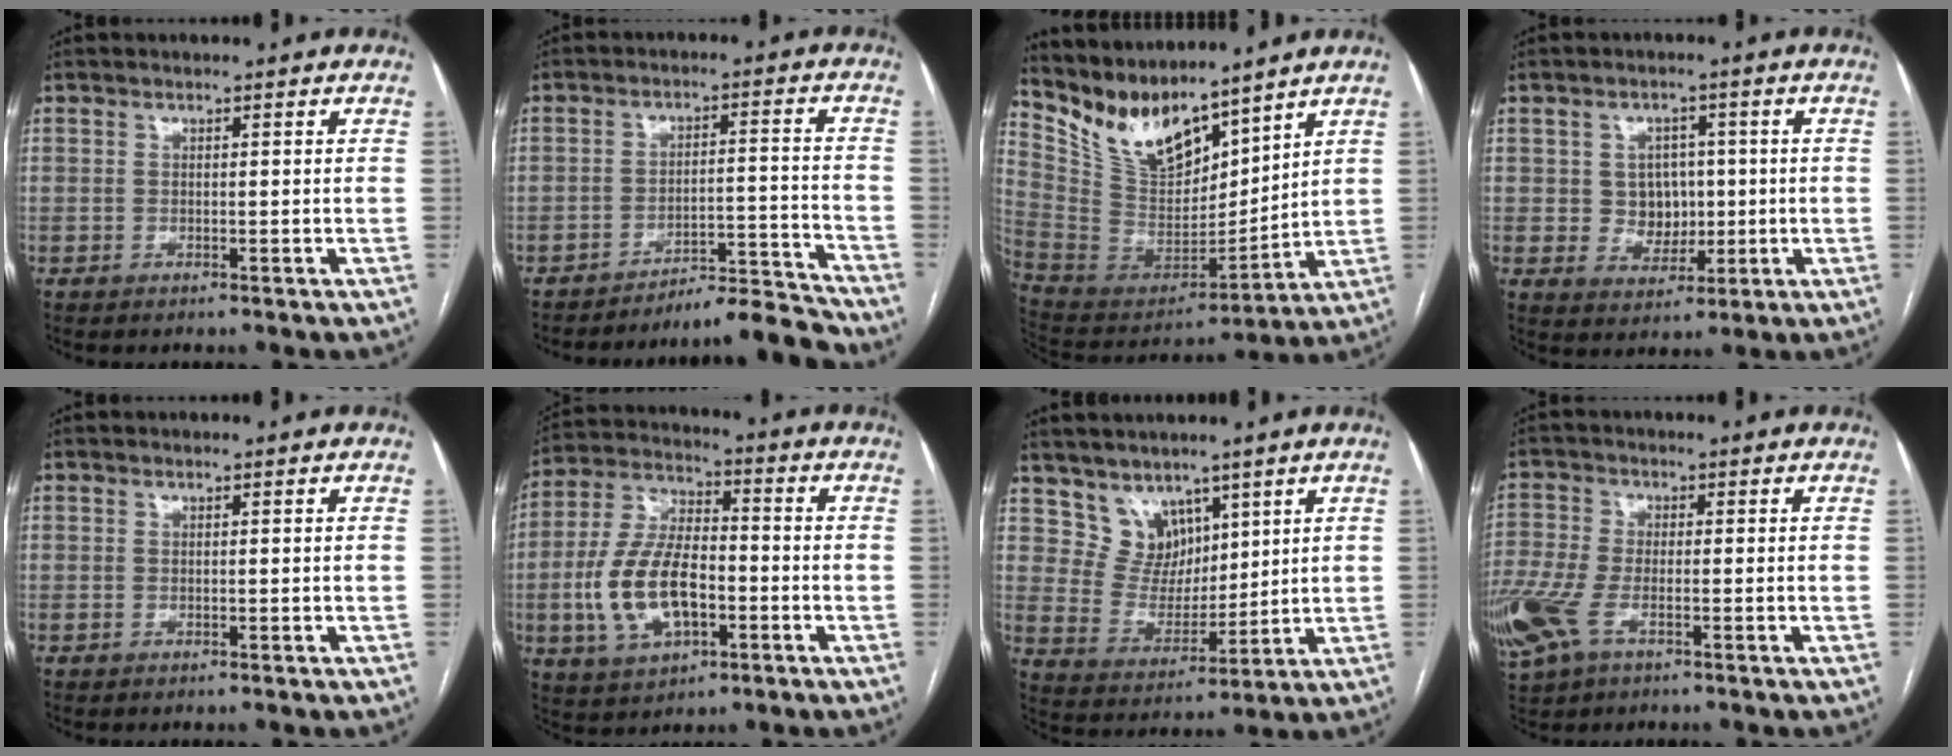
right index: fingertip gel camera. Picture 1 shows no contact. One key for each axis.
{"total": 9.0, "fx": -8.9, "fy": -1.3, "fz": -0.2, "tx": 0.019, "ty": 0.030, "tz": -0.140}
{"total": 13.7, "fx": 11.8, "fy": 4.5, "fz": 5.4, "tx": -0.117, "ty": 0.004, "tz": 0.244}
{"total": 5.6, "fx": 0.3, "fy": 5.1, "fz": 2.4, "tx": -0.031, "ty": 0.012, "tz": 0.013}
{"total": 0.0}
{"total": 13.7, "fx": -3.4, "fy": 6.7, "fz": 11.5, "tx": -0.249, "ty": 0.013, "tz": -0.058}
{"total": 7.4, "fx": 5.1, "fy": 5.2, "fz": 1.4, "tx": -0.033, "ty": 0.014, "tz": 0.111}
{"total": 9.8, "fx": -4.2, "fy": 4.6, "fz": 7.6, "tx": -0.201, "ty": -0.014, "tz": -0.081}